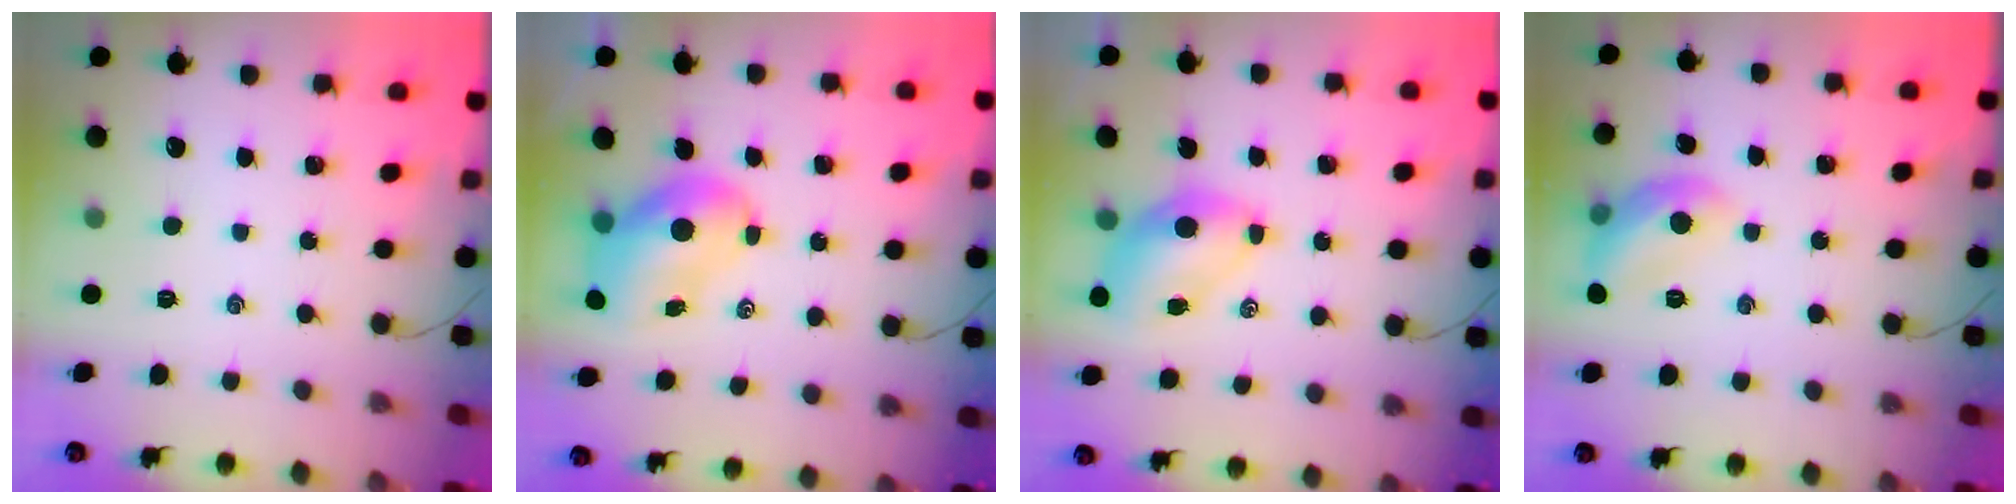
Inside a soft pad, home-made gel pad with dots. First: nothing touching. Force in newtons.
{"total": 7.8, "press": 7.5, "slide": 2.3}
{"total": 6.7, "press": 6.6, "slide": 1.2}
{"total": 9.5, "press": 9.4, "slide": 1.1}